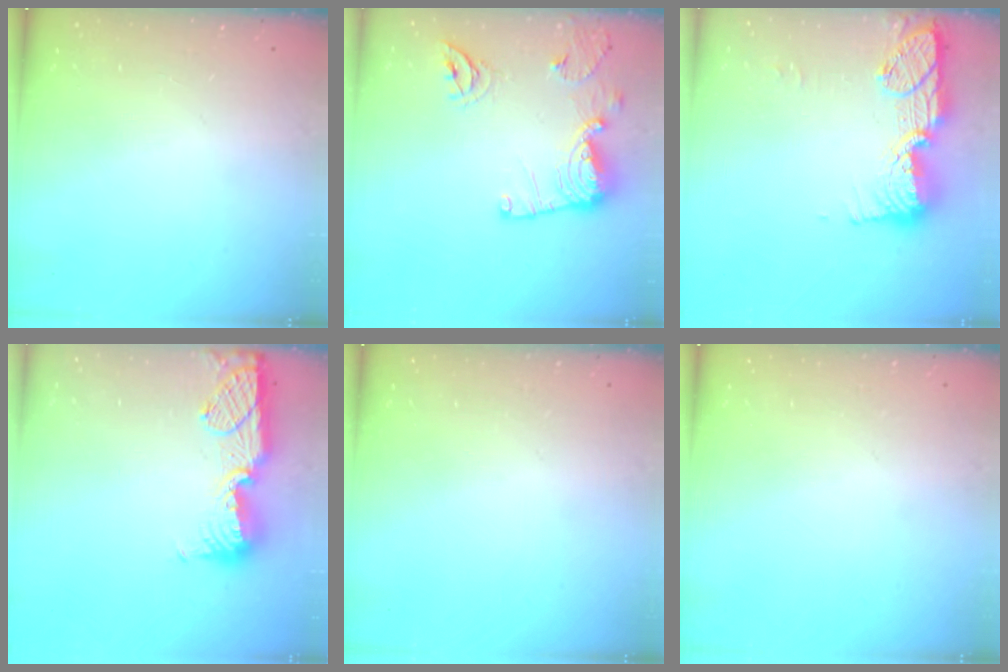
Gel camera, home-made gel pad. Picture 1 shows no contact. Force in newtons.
{"total": 13.7, "press": 13.6, "slide": 1.4}
{"total": 15.1, "press": 15.0, "slide": 1.0}
{"total": 13.9, "press": 13.8, "slide": 1.2}
{"total": 0.0}
{"total": 0.0}